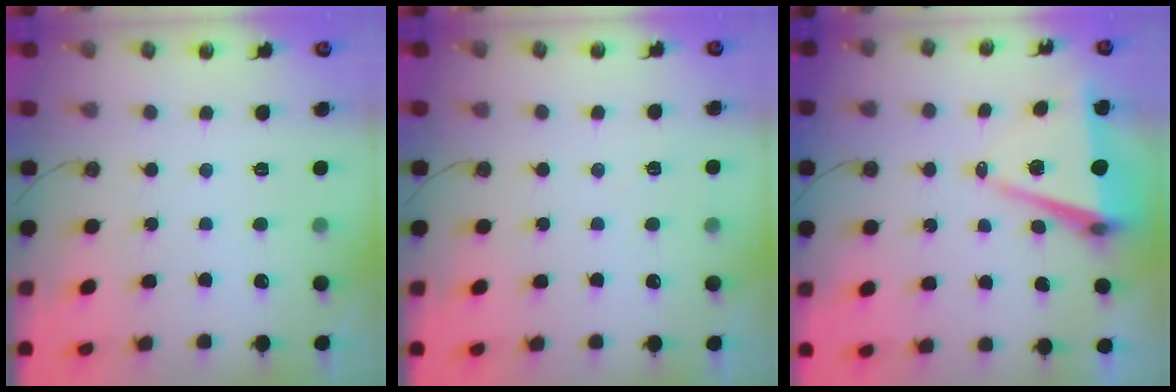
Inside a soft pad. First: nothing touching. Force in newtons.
{"total": 3.9, "press": 1.9, "slide": 3.4}
{"total": 8.4, "press": 7.4, "slide": 4.1}